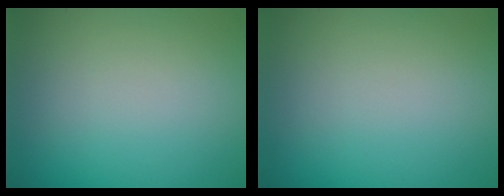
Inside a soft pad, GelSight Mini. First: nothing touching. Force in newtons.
{"total": 0.0}